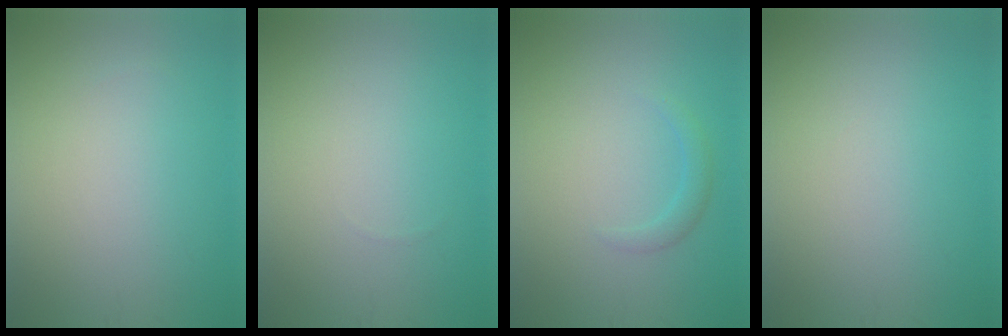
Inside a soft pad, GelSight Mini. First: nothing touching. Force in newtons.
{"total": 0.0}
{"total": 1.3, "press": 1.3, "slide": 0.2}
{"total": 0.0}